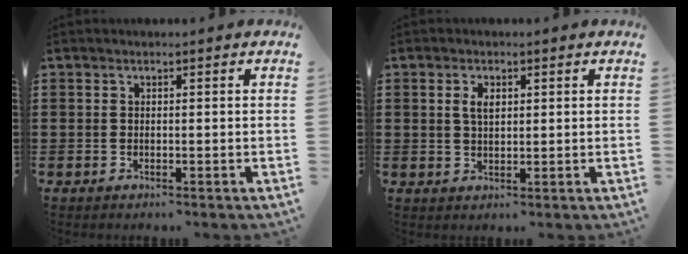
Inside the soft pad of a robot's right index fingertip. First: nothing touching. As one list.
[{"total": 2.6, "force": [0.8, 1.2, 2.1], "torque": [-0.044, 0.007, 0.013]}]